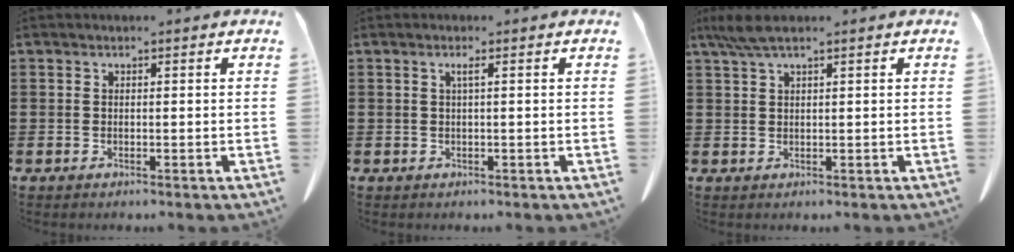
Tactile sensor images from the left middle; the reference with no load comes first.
{"total": 1.1, "force": [0.2, -0.1, 1.1], "torque": [-0.021, -0.001, 0.004]}
{"total": 3.2, "force": [2.1, 0.4, 2.4], "torque": [-0.052, 0.000, 0.039]}